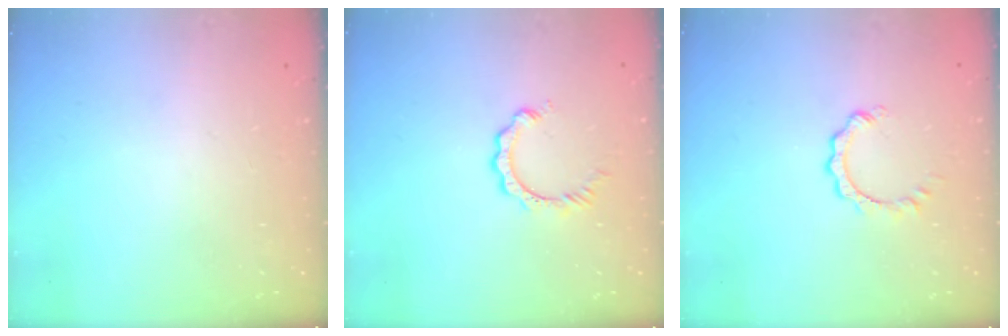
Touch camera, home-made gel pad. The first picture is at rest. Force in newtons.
{"total": 2.8, "press": 2.7, "slide": 0.4}
{"total": 3.0, "press": 3.0, "slide": 0.3}